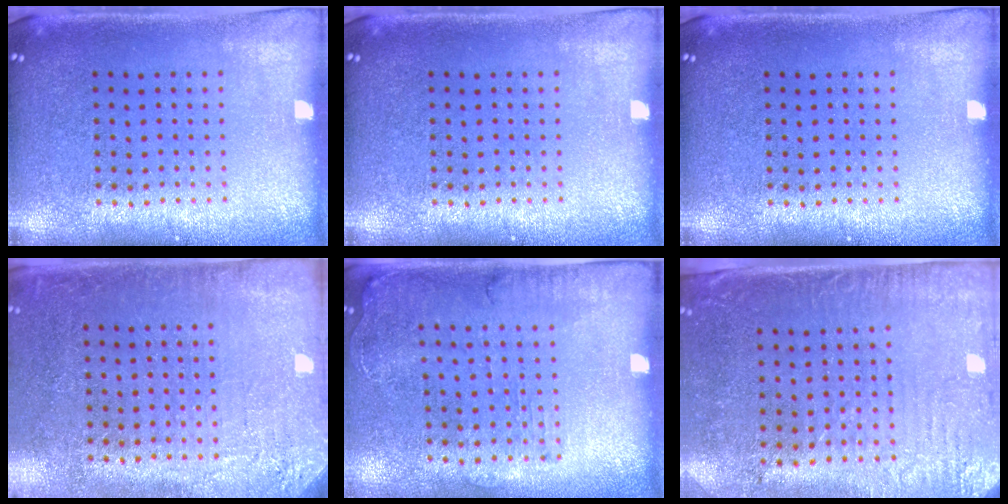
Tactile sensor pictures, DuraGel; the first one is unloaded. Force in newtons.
{"total": 0.0}
{"total": 0.0}
{"total": 2.8, "press": 2.5, "slide": 1.1}
{"total": 1.3, "press": 1.2, "slide": 0.6}
{"total": 3.0, "press": 2.5, "slide": 1.7}